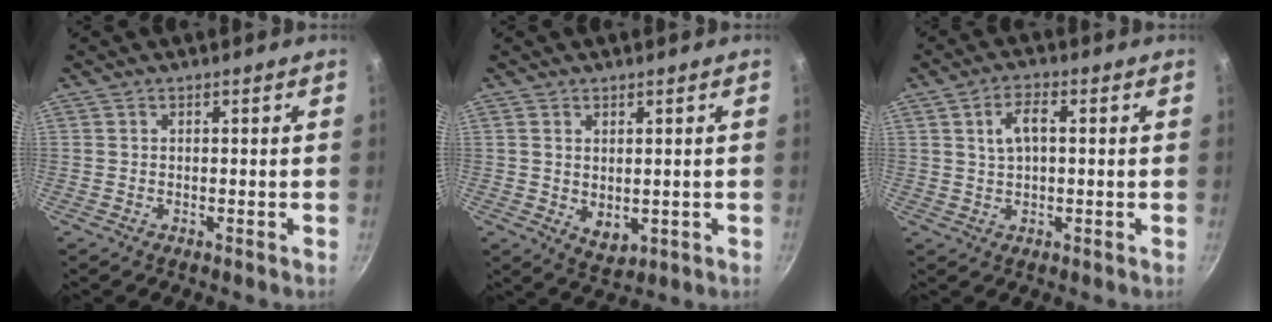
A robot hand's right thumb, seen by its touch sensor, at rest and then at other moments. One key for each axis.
{"total": 4.3, "fx": 0.4, "fy": 2.8, "fz": 3.2, "tx": -0.048, "ty": -0.015, "tz": 0.014}
{"total": 5.1, "fx": 1.0, "fy": 2.5, "fz": 4.3, "tx": -0.076, "ty": 0.012, "tz": 0.017}